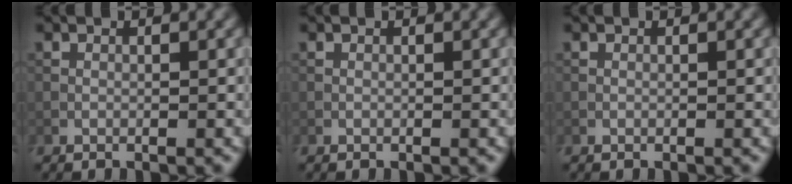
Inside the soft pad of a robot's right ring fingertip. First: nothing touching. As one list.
[{"total": 0.0}, {"total": 0.0}]